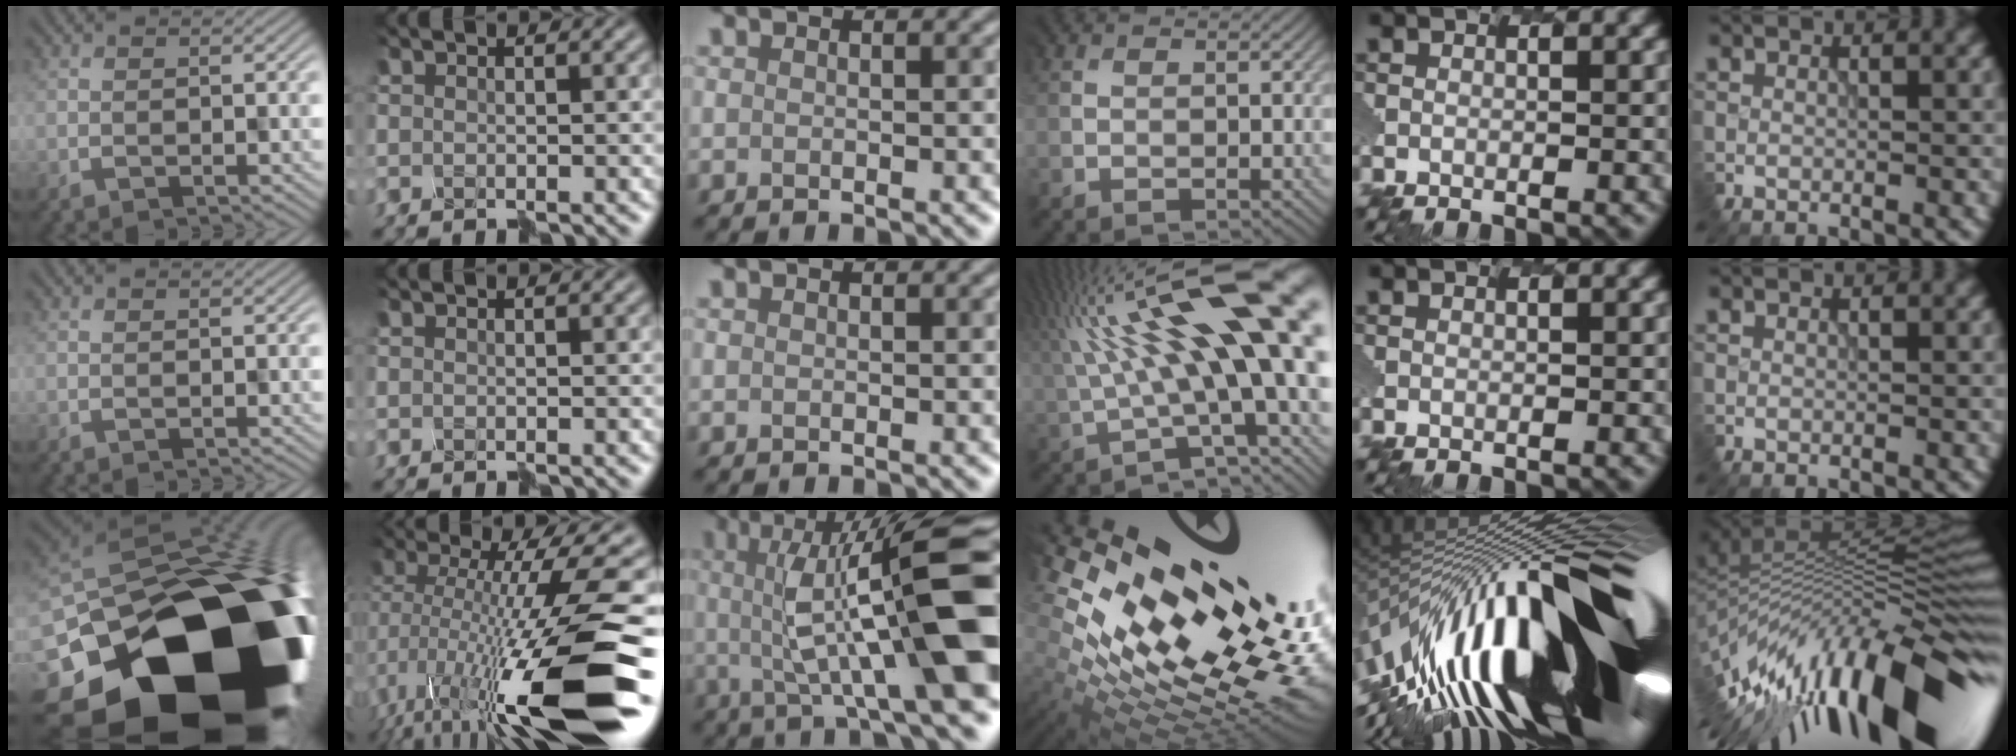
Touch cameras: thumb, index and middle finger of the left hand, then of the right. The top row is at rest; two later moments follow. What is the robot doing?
{"motion": "disassemble", "object": "hinged tin"}